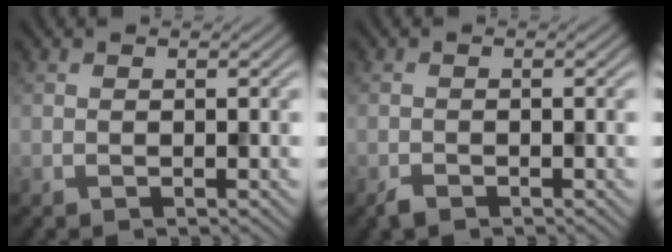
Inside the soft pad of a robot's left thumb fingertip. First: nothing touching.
{"total": 1.1, "force": [-0.9, 0.4, 0.5], "torque": [-0.011, -0.002, -0.019]}